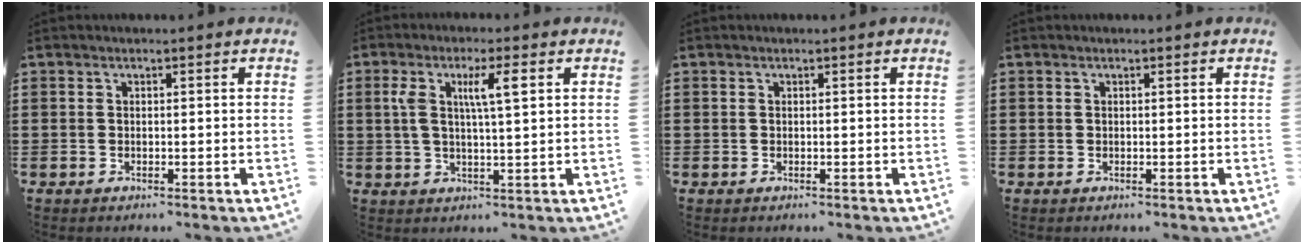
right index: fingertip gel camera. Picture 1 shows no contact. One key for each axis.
{"total": 6.0, "fx": 1.9, "fy": 1.2, "fz": 5.6, "tx": -0.115, "ty": 0.006, "tz": 0.028}
{"total": 0.0}
{"total": 0.0}